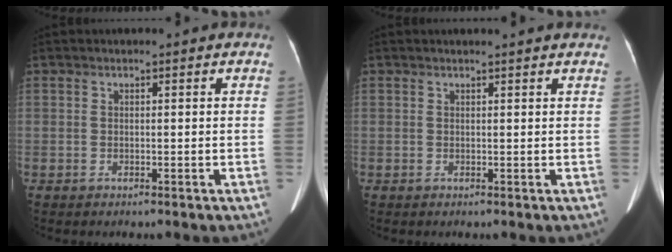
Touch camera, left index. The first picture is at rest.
{"total": 3.2, "force": [3.0, 0.0, 0.8], "torque": [-0.015, 0.014, 0.025]}